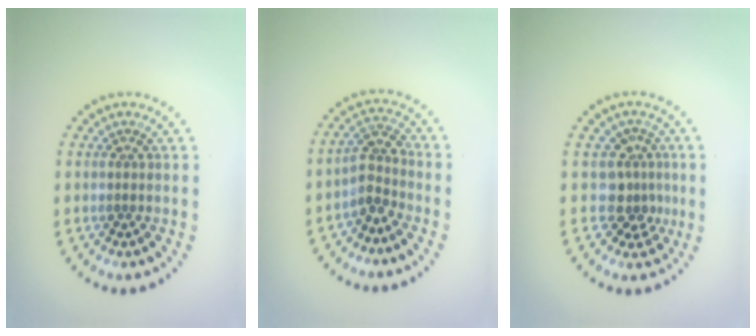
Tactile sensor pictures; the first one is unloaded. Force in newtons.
{"total": 2.5, "press": 1.9, "slide": 1.6}
{"total": 2.7, "press": 2.1, "slide": 1.8}